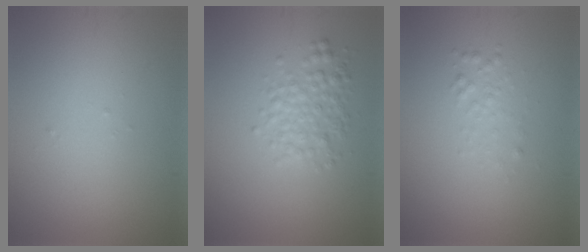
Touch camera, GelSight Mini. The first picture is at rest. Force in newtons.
{"total": 2.9, "press": 2.9, "slide": 0.0}
{"total": 1.3, "press": 1.3, "slide": 0.1}